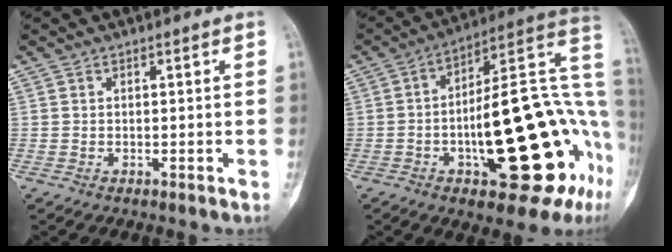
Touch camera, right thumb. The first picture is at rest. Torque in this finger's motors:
{"motor_torque": [2.67, 2.33, 1.55, -1.23, 0.62]}